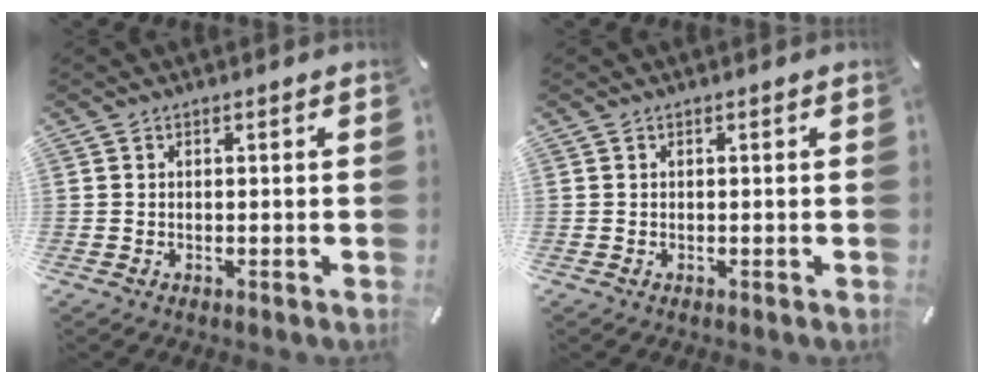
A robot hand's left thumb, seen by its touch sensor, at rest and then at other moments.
{"total": 0.0}